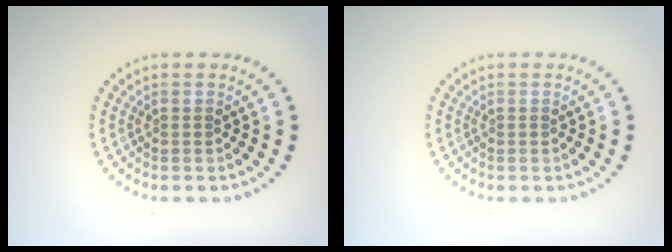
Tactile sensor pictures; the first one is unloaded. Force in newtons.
{"total": 0.0}